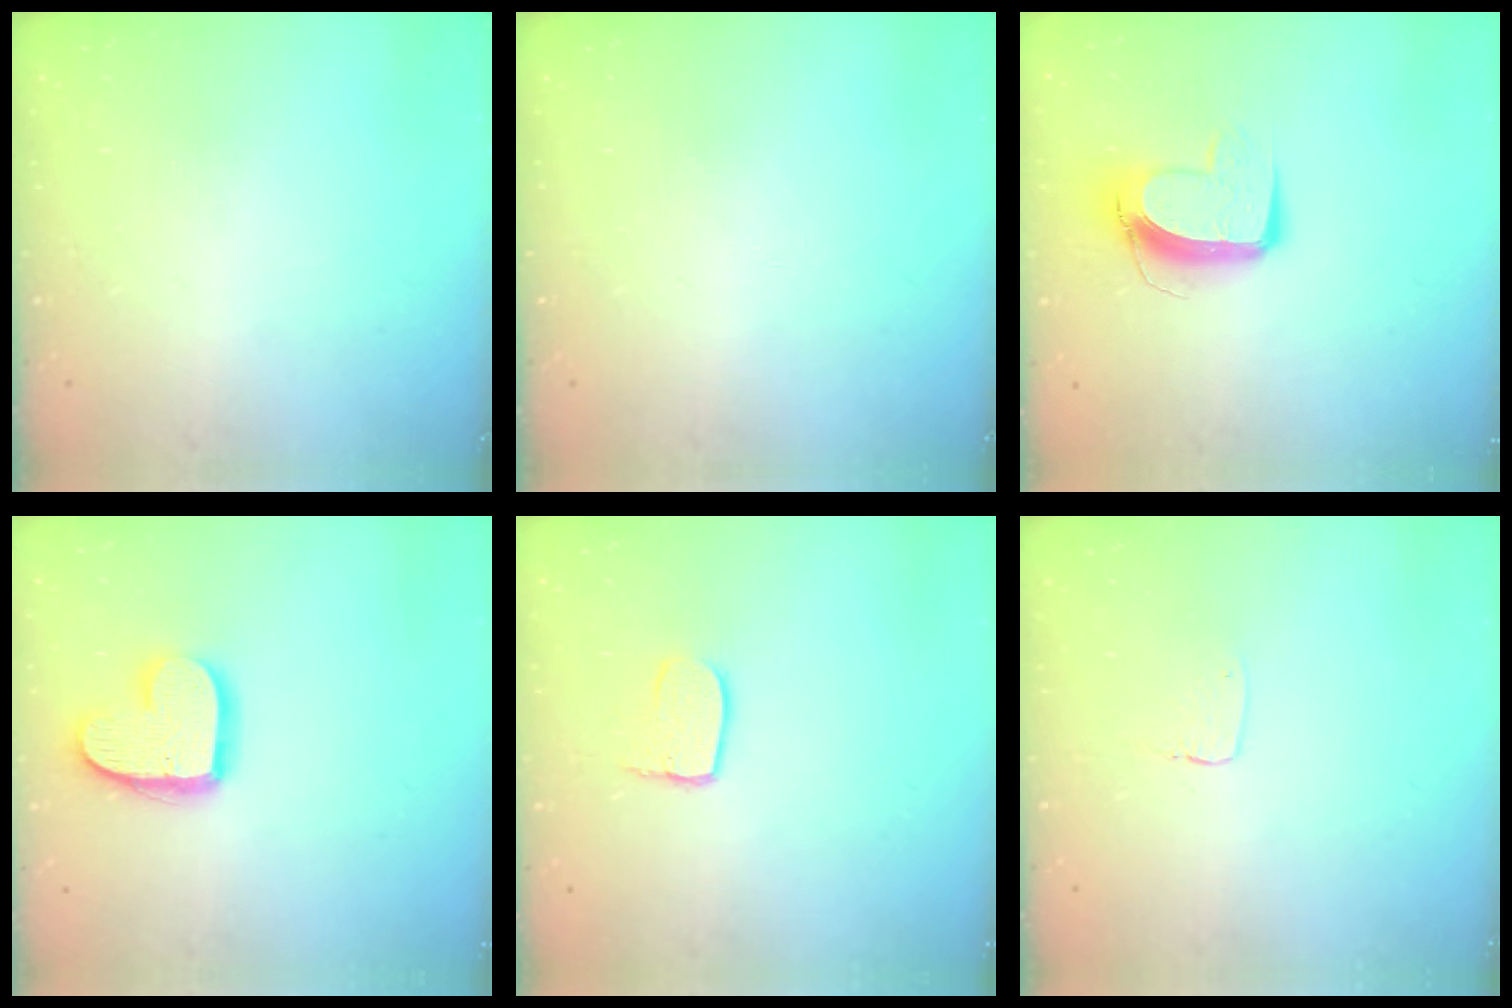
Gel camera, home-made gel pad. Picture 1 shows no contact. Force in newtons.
{"total": 0.0}
{"total": 10.6, "press": 10.6, "slide": 0.6}
{"total": 14.4, "press": 14.3, "slide": 1.0}
{"total": 6.9, "press": 6.9, "slide": 0.6}
{"total": 2.9, "press": 2.9, "slide": 0.2}